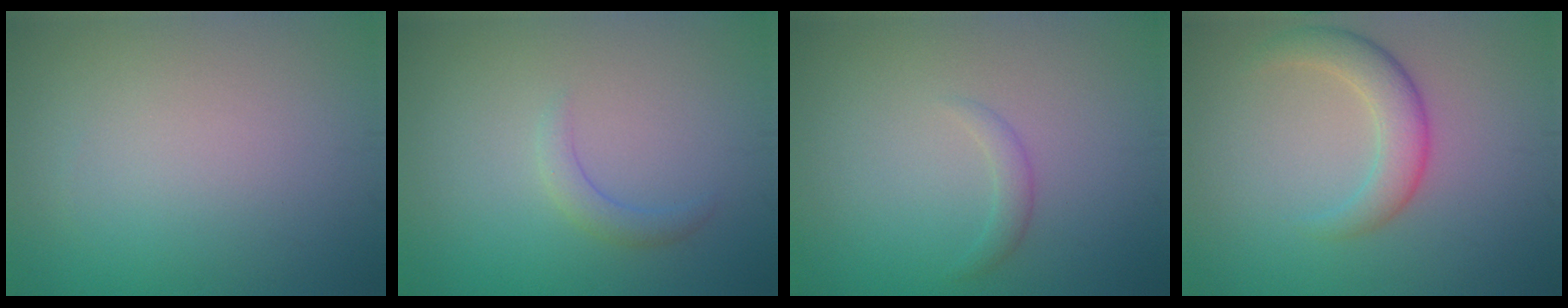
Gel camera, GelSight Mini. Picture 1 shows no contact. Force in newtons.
{"total": 1.5, "press": 1.5, "slide": 0.2}
{"total": 1.2, "press": 1.1, "slide": 0.2}
{"total": 3.5, "press": 3.5, "slide": 0.0}